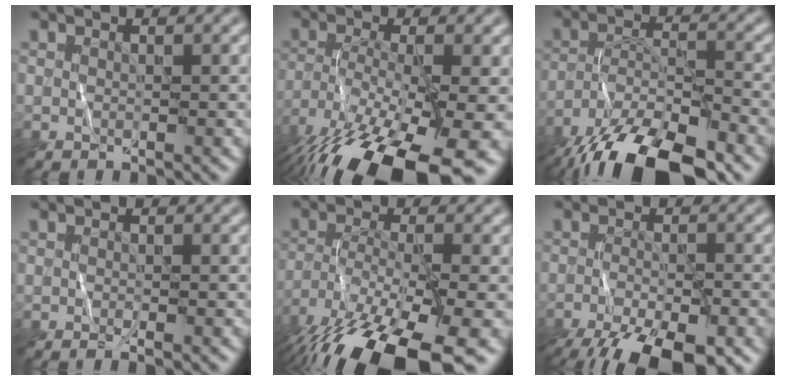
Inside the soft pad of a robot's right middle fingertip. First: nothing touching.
{"total": 15.7, "force": [-10.3, 4.6, 10.9], "torque": [-0.212, -0.041, -0.160]}
{"total": 14.5, "force": [-11.2, 4.2, 8.3], "torque": [-0.167, -0.034, -0.182]}
{"total": 0.7, "force": [-0.3, 0.1, 0.6], "torque": [-0.008, -0.004, -0.007]}
{"total": 14.1, "force": [-9.5, 3.9, 9.7], "torque": [-0.204, -0.028, -0.156]}
{"total": 11.4, "force": [-8.1, 3.8, 7.2], "torque": [-0.137, -0.049, -0.115]}